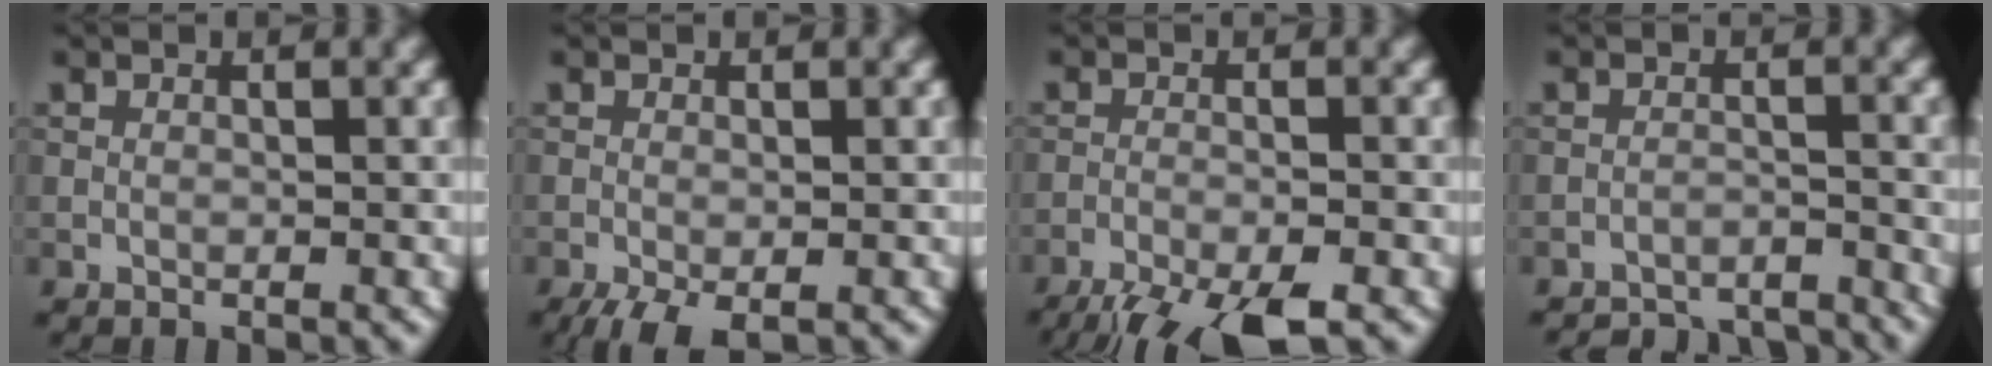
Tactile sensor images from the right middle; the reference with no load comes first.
{"total": 3.0, "force": [-1.7, 0.9, 2.2], "torque": [-0.043, -0.009, -0.031]}
{"total": 8.2, "force": [-6.6, 1.6, 4.7], "torque": [-0.086, -0.035, -0.107]}
{"total": 5.8, "force": [-5.7, 1.0, 0.7], "torque": [-0.008, -0.005, -0.081]}